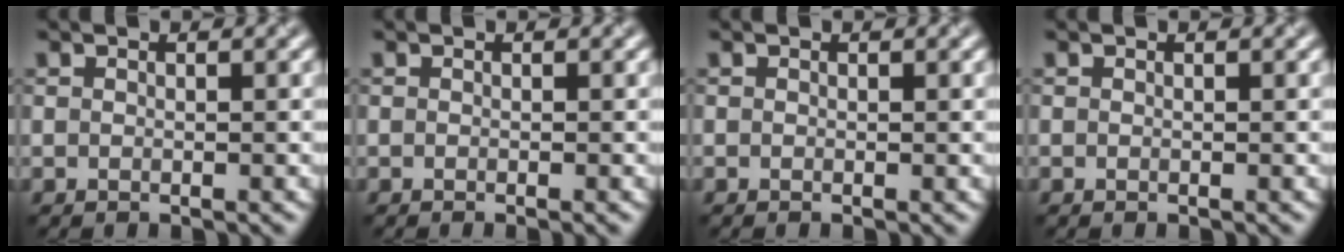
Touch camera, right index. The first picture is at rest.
{"total": 0.6, "force": [-0.3, 0.2, 0.5], "torque": [-0.003, -0.005, -0.006]}
{"total": 0.0}
{"total": 0.0}